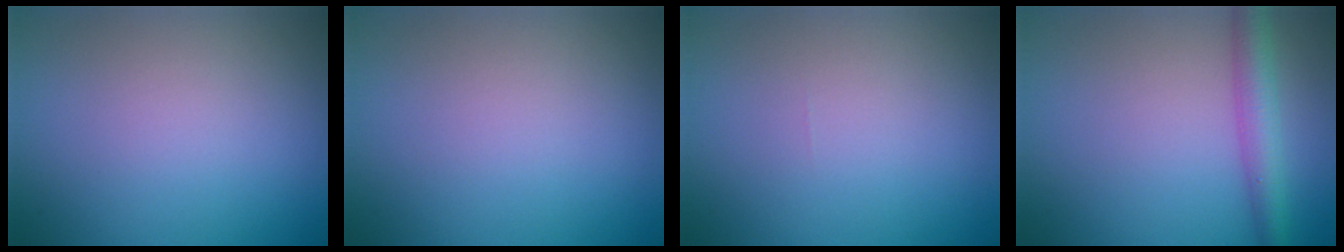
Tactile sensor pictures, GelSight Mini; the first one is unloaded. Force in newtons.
{"total": 0.0}
{"total": 0.0}
{"total": 3.7, "press": 3.7, "slide": 0.1}